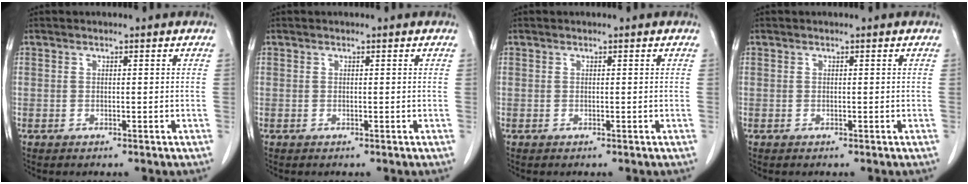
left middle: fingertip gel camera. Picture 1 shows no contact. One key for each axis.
{"total": 0.0}
{"total": 0.0}
{"total": 0.0}